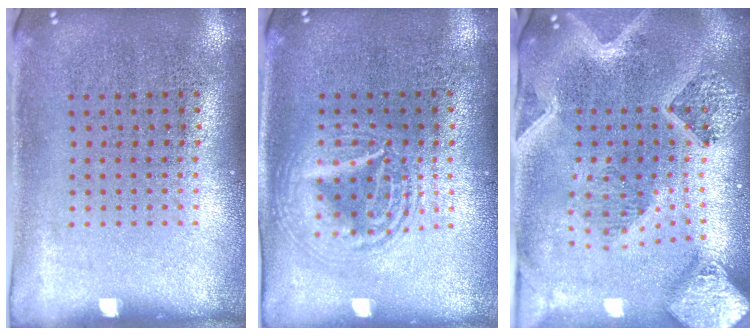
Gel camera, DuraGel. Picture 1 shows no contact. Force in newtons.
{"total": 2.8, "press": 2.8, "slide": 0.4}
{"total": 4.0, "press": 3.1, "slide": 2.6}